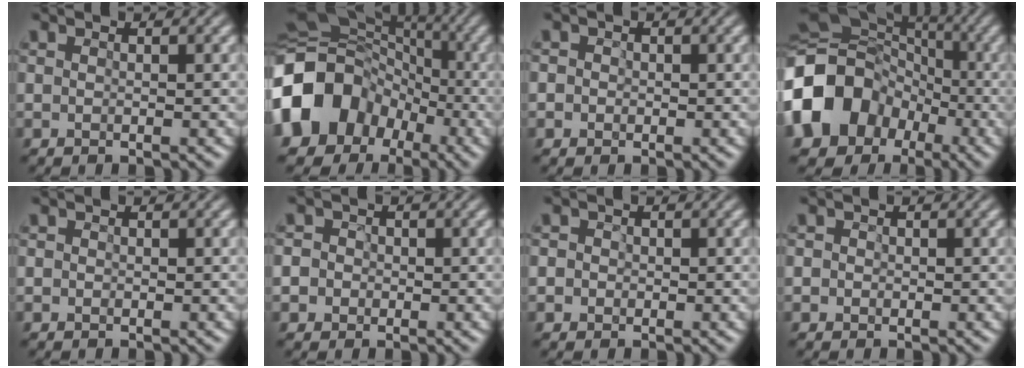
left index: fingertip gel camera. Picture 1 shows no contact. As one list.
[{"total": 12.4, "force": [-4.1, 10.2, 5.8], "torque": [-0.138, -0.005, -0.082]}, {"total": 2.5, "force": [-0.3, 2.3, 0.8], "torque": [0.011, 0.025, -0.028]}, {"total": 14.1, "force": [-4.0, 11.8, 6.7], "torque": [-0.170, -0.002, -0.091]}, {"total": 0.8, "force": [0.1, 0.8, 0.3], "torque": [0.010, 0.009, -0.009]}, {"total": 5.3, "force": [-1.6, 4.9, 1.2], "torque": [-0.023, 0.015, -0.051]}, {"total": 2.8, "force": [-0.4, 2.6, 0.8], "torque": [0.010, 0.025, -0.031]}, {"total": 2.1, "force": [-0.1, 2.0, 0.6], "torque": [0.011, 0.024, -0.025]}]